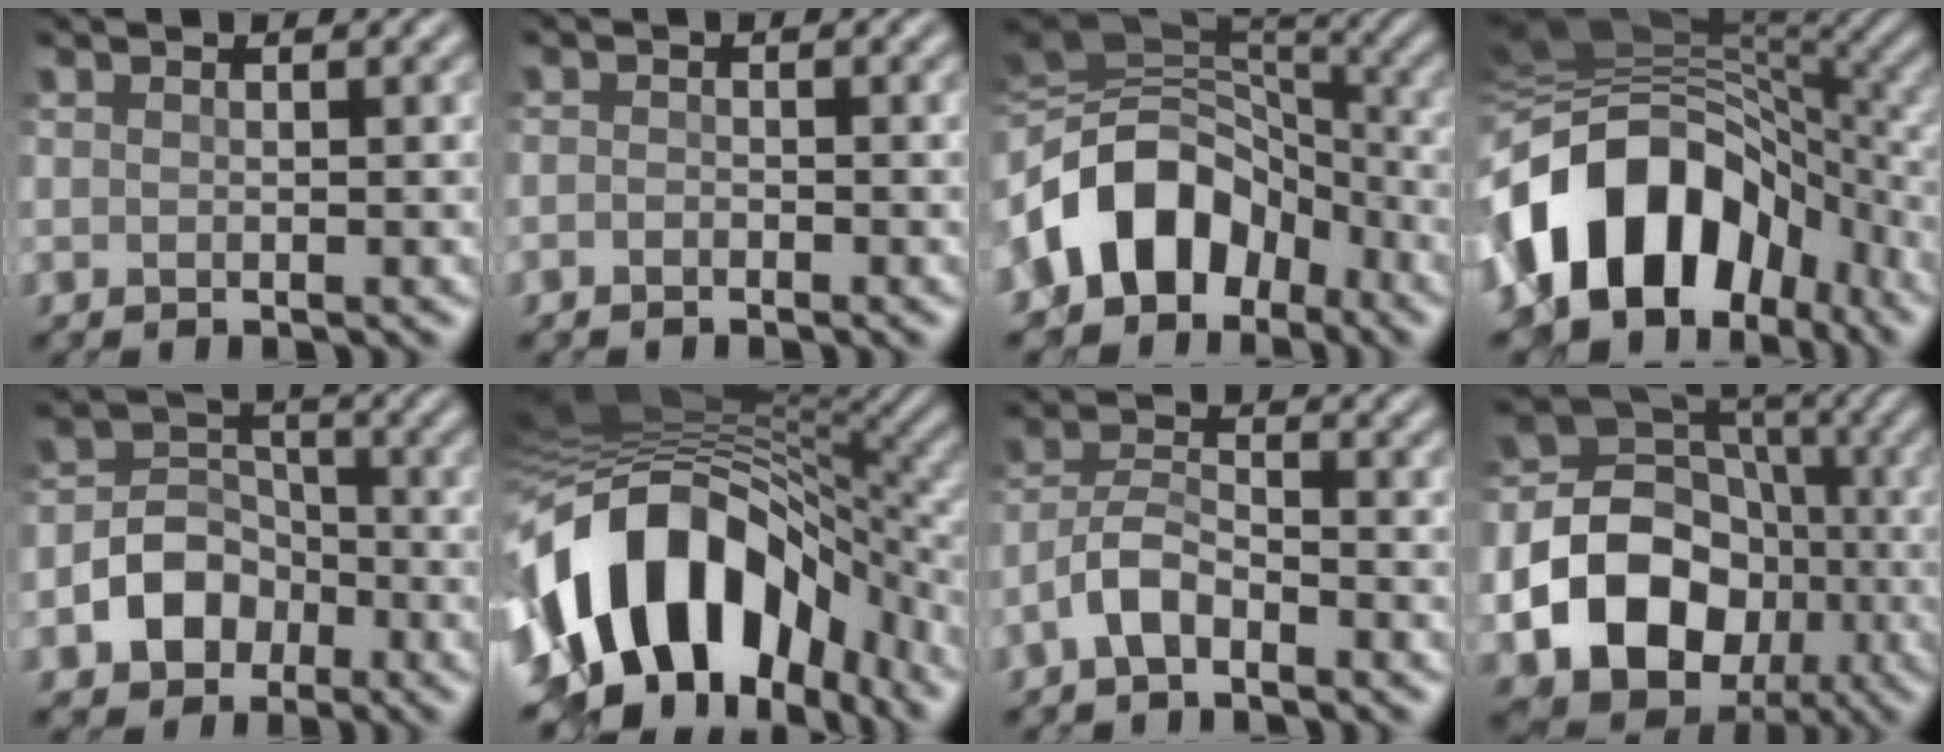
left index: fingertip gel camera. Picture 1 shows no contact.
{"total": 0.7, "force": [-0.5, 0.3, 0.2], "torque": [-0.003, -0.002, -0.011]}
{"total": 10.9, "force": [-4.2, 8.2, 5.9], "torque": [-0.097, 0.021, -0.094]}
{"total": 13.1, "force": [-6.0, 8.8, 7.6], "torque": [-0.118, 0.018, -0.120]}
{"total": 5.1, "force": [-2.2, 4.0, 2.3], "torque": [-0.029, 0.002, -0.046]}
{"total": 16.7, "force": [-4.5, 10.5, 12.1], "torque": [-0.210, -0.007, -0.072]}
{"total": 3.4, "force": [-2.1, 1.5, 2.1], "torque": [-0.041, 0.011, -0.051]}
{"total": 14.4, "force": [-3.9, 11.9, 7.1], "torque": [-0.122, -0.013, -0.087]}